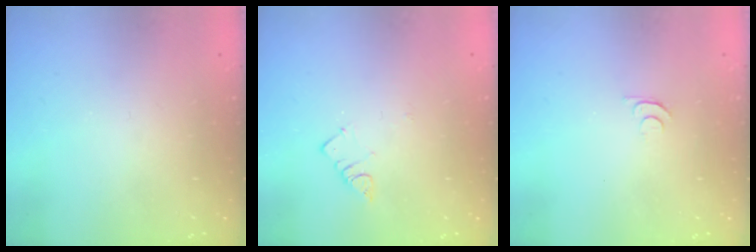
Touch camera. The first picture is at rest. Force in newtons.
{"total": 3.2, "press": 3.2, "slide": 0.3}
{"total": 4.4, "press": 4.3, "slide": 0.6}